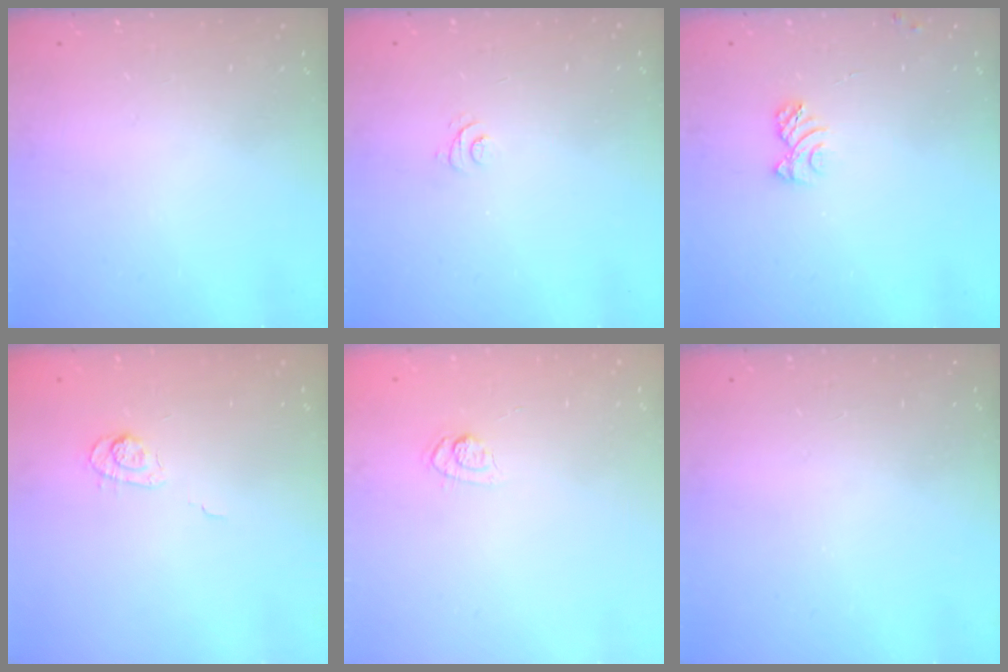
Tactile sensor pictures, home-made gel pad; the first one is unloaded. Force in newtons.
{"total": 4.0, "press": 4.0, "slide": 0.3}
{"total": 4.6, "press": 4.6, "slide": 0.3}
{"total": 3.5, "press": 3.1, "slide": 1.7}
{"total": 4.8, "press": 4.5, "slide": 1.7}
{"total": 0.0}